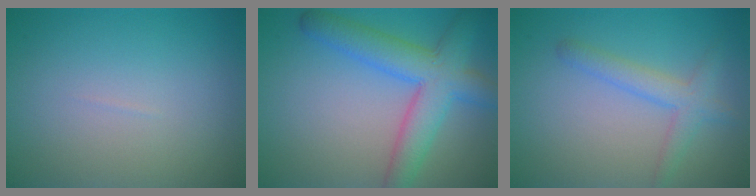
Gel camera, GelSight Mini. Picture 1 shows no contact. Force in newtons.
{"total": 6.5, "press": 6.5, "slide": 0.2}
{"total": 2.8, "press": 2.8, "slide": 0.2}